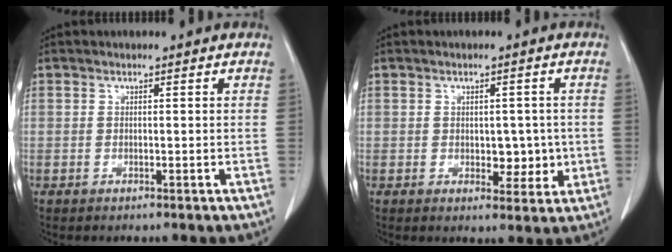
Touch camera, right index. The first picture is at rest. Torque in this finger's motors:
{"motor_torque": [0.00, 0.09, 0.01, 0.01]}